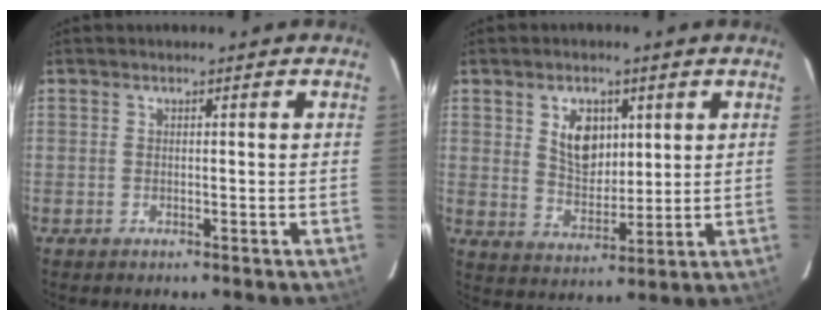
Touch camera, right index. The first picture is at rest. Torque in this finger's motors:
{"motor_torque": [0.72, 0.61, 0.16, 0.08]}